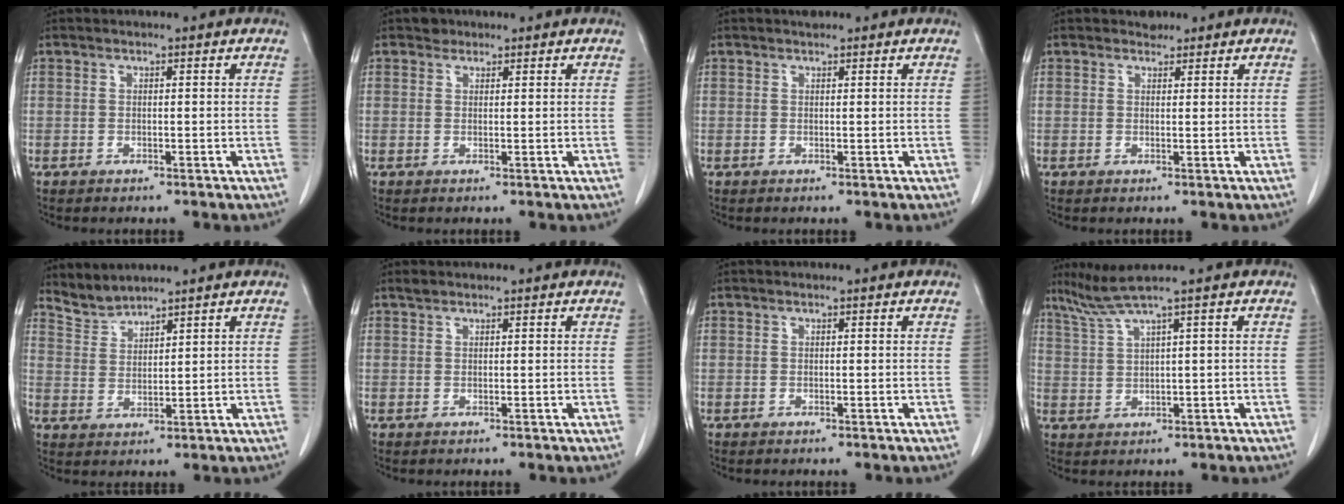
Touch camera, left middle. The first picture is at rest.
{"total": 1.2, "force": [0.9, 0.8, 0.0], "torque": [0.002, 0.000, 0.008]}
{"total": 0.8, "force": [0.7, 0.3, 0.2], "torque": [-0.014, 0.003, 0.012]}
{"total": 1.2, "force": [1.0, 0.6, -0.1], "torque": [-0.002, 0.000, 0.013]}
{"total": 3.6, "force": [3.6, 0.0, -0.4], "torque": [0.005, 0.002, 0.079]}
{"total": 0.7, "force": [0.6, 0.1, 0.2], "torque": [-0.014, 0.005, 0.015]}
{"total": 0.0}
{"total": 3.9, "force": [3.0, -1.5, 2.0], "torque": [-0.052, 0.003, 0.070]}